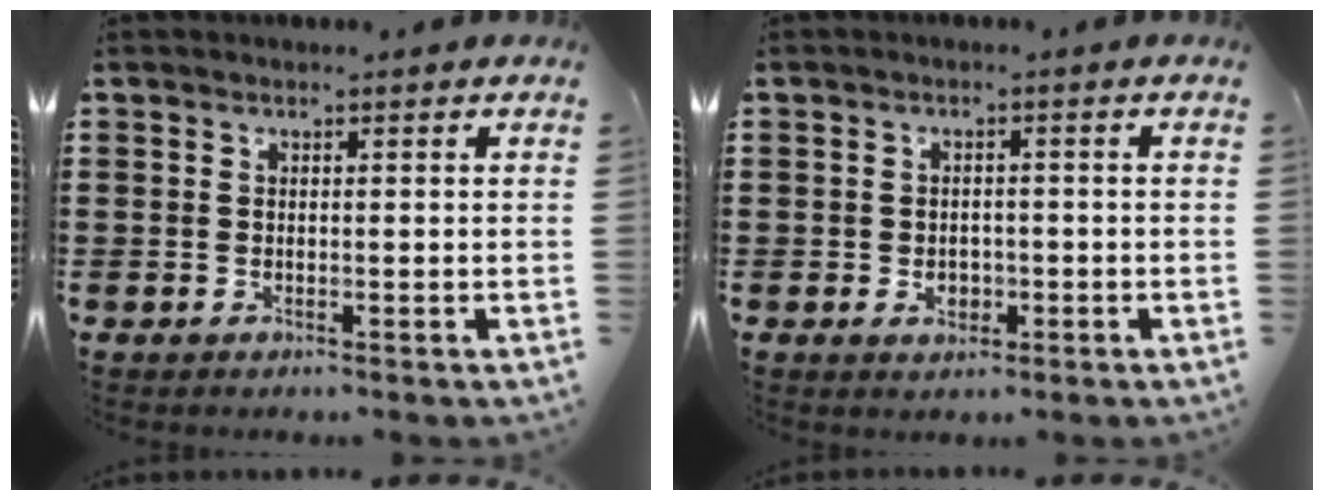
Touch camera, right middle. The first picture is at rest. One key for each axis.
{"total": 2.2, "fx": -0.7, "fy": 1.6, "fz": 1.4, "tx": -0.021, "ty": -0.003, "tz": -0.016}